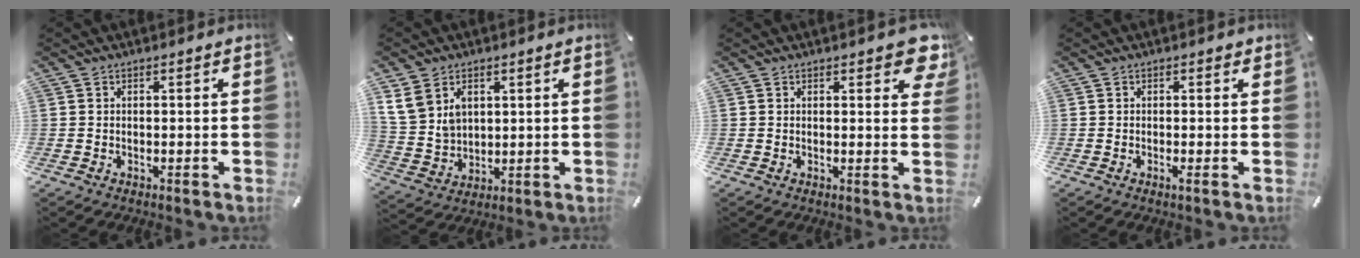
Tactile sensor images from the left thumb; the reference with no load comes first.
{"total": 8.5, "force": [4.2, 6.8, 2.9], "torque": [-0.086, -0.009, 0.080]}
{"total": 4.9, "force": [3.0, 2.4, 3.1], "torque": [-0.030, -0.014, 0.047]}
{"total": 1.2, "force": [-0.2, 0.1, 1.2], "torque": [-0.022, -0.005, -0.002]}